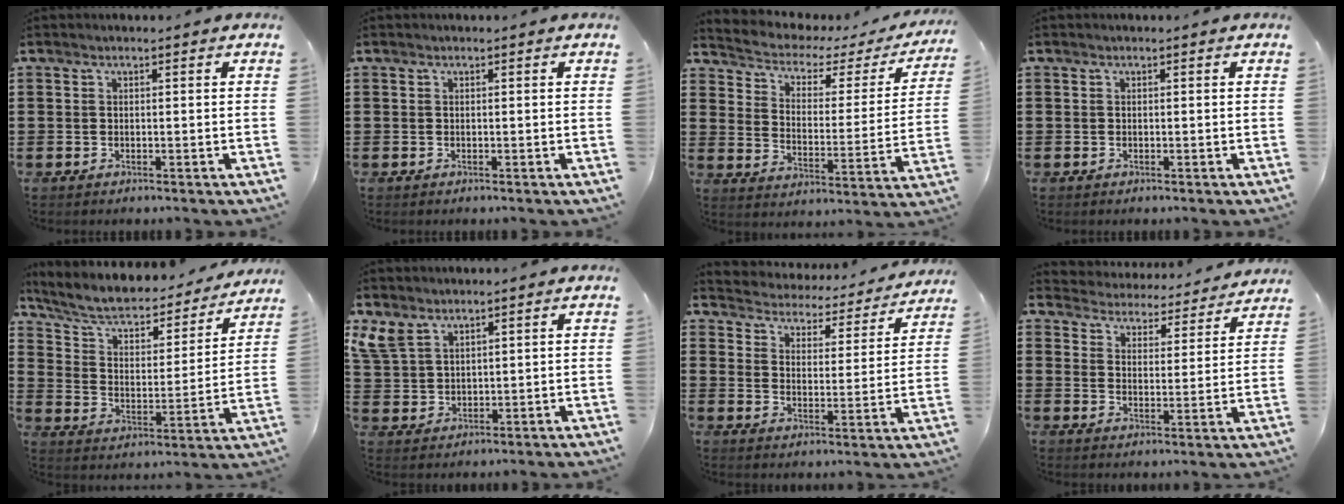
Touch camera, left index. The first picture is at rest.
{"total": 0.0}
{"total": 2.9, "force": [2.1, 1.5, 1.2], "torque": [-0.042, -0.020, 0.025]}
{"total": 0.0}
{"total": 6.0, "force": [4.8, 2.2, 2.7], "torque": [-0.078, -0.034, 0.078]}
{"total": 4.9, "force": [3.5, 2.7, 2.1], "torque": [-0.055, 0.003, 0.068]}
{"total": 3.1, "force": [3.0, 0.2, -0.4], "torque": [-0.017, -0.035, 0.043]}
{"total": 4.2, "force": [4.2, 0.0, -0.5], "torque": [-0.019, -0.041, 0.068]}